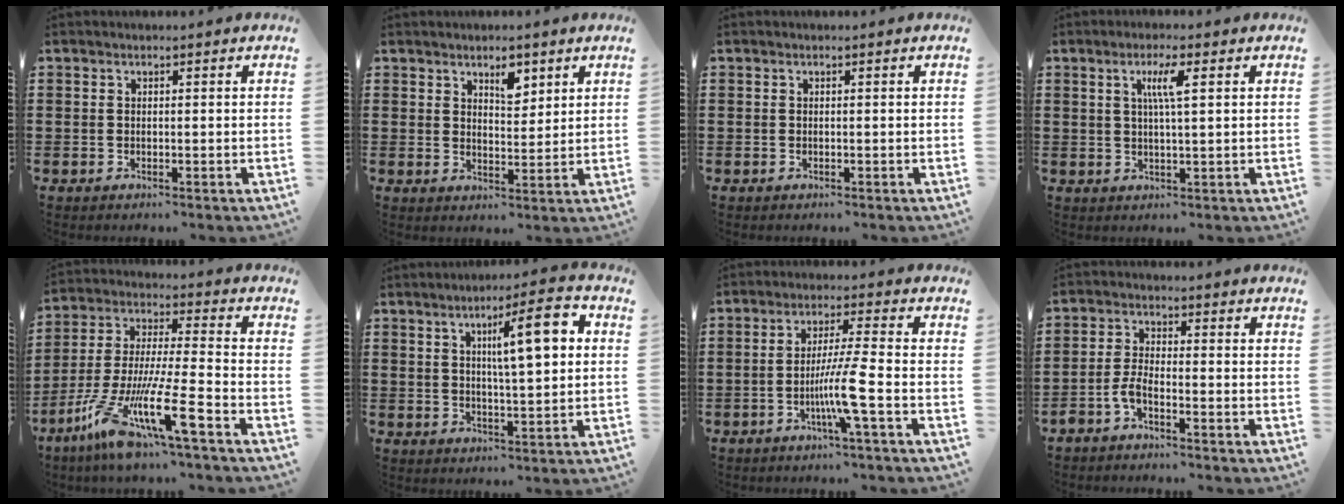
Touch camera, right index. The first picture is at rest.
{"total": 4.2, "force": [2.8, 2.1, 2.5], "torque": [-0.032, -0.004, 0.044]}
{"total": 0.0}
{"total": 4.2, "force": [1.4, 0.4, 3.9], "torque": [-0.082, 0.005, 0.019]}
{"total": 15.7, "force": [-9.2, 1.8, 12.6], "torque": [-0.260, -0.010, -0.165]}
{"total": 9.6, "force": [2.6, 2.0, 9.0], "torque": [-0.153, -0.001, 0.036]}
{"total": 7.3, "force": [-2.9, -0.7, 6.7], "torque": [-0.125, -0.014, -0.056]}
{"total": 3.3, "force": [-2.4, 0.7, 2.2], "torque": [-0.063, -0.002, -0.052]}